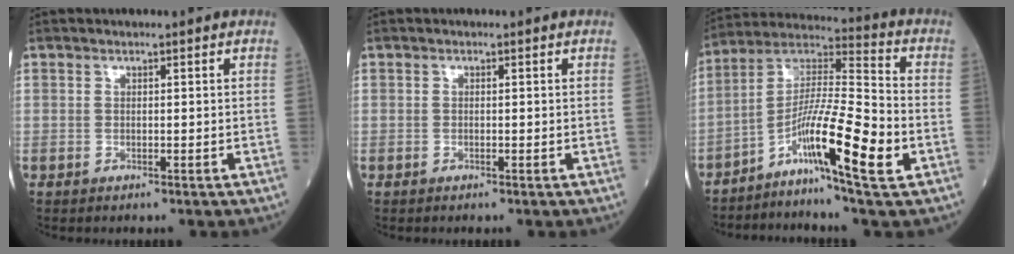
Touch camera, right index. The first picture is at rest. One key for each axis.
{"total": 0.0}
{"total": 15.7, "fx": -6.0, "fy": 0.9, "fz": 14.4, "tx": -0.272, "ty": -0.006, "tz": -0.114}